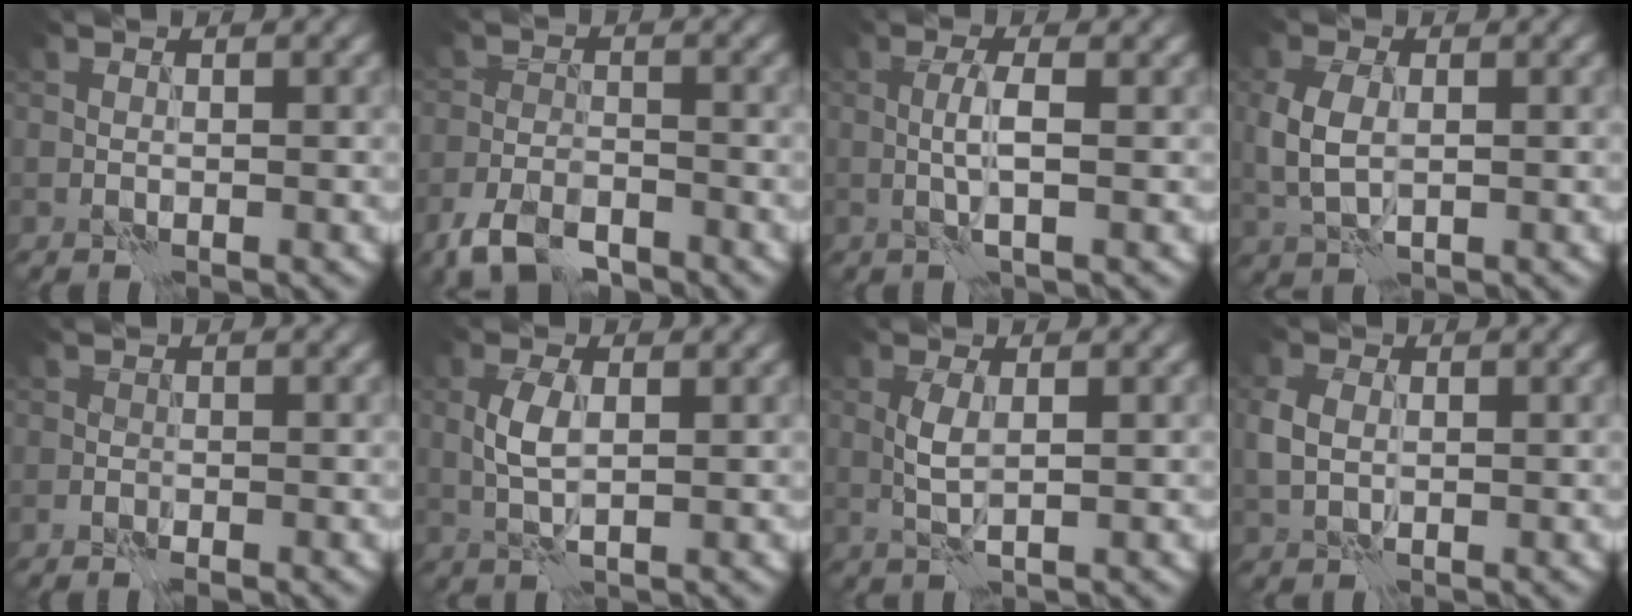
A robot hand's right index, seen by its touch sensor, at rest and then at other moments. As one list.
[{"total": 4.8, "force": [-3.6, 2.1, 2.5], "torque": [-0.044, -0.003, -0.075]}, {"total": 2.3, "force": [0.0, 0.3, 2.3], "torque": [-0.049, 0.004, -0.002]}, {"total": 3.8, "force": [0.0, 2.4, 3.0], "torque": [-0.079, 0.000, 0.001]}, {"total": 0.9, "force": [-0.6, 0.4, 0.5], "torque": [-0.008, 0.002, -0.012]}, {"total": 3.0, "force": [0.2, 1.4, 2.7], "torque": [-0.063, 0.001, 0.003]}, {"total": 2.1, "force": [0.2, 0.7, 2.0], "torque": [-0.047, 0.002, 0.004]}, {"total": 2.7, "force": [0.2, 2.0, 1.8], "torque": [-0.048, 0.003, 0.002]}]